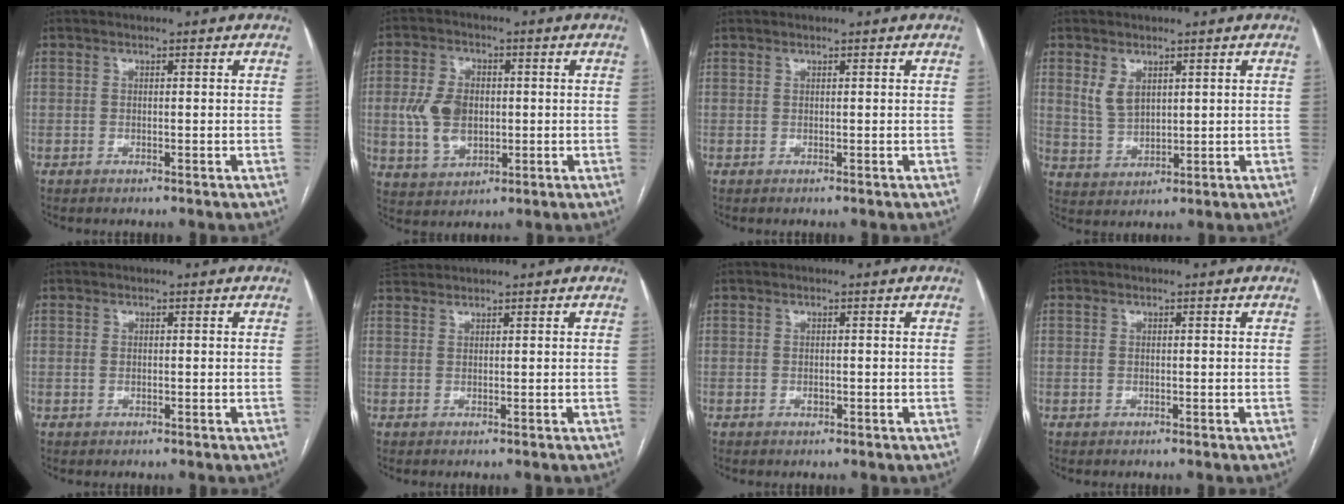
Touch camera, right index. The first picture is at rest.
{"total": 8.4, "force": [0.0, 5.7, 6.1], "torque": [-0.134, 0.013, 0.011]}
{"total": 0.0}
{"total": 4.4, "force": [2.1, 2.7, 2.8], "torque": [-0.064, 0.002, 0.052]}
{"total": 0.8, "force": [0.0, 0.6, 0.5], "torque": [-0.011, 0.000, 0.001]}
{"total": 2.1, "force": [2.1, -0.2, 0.0], "torque": [-0.010, 0.020, 0.048]}
{"total": 0.6, "force": [-0.2, 0.4, 0.4], "torque": [-0.010, 0.000, -0.003]}
{"total": 0.5, "force": [0.0, 0.4, 0.3], "torque": [-0.008, 0.000, 0.001]}